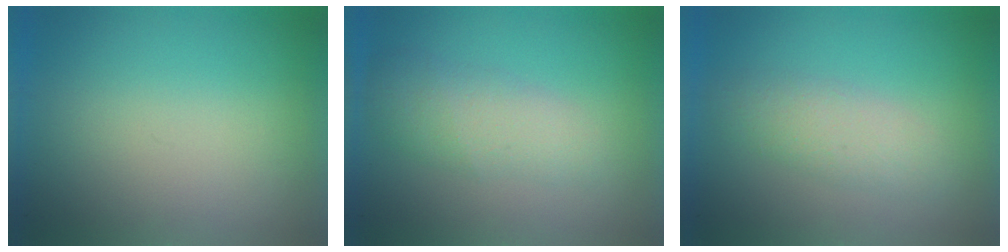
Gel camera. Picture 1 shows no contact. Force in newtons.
{"total": 2.3}
{"total": 1.8}